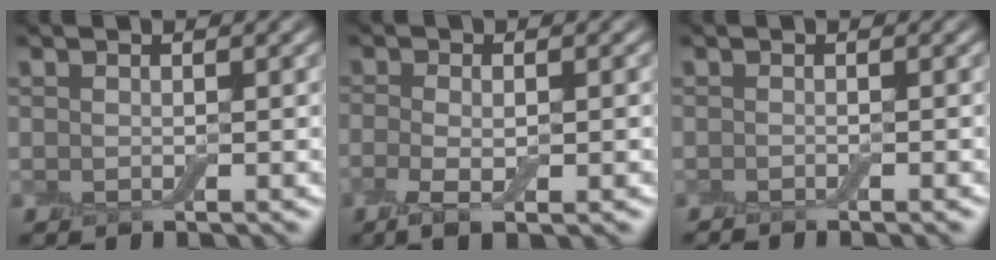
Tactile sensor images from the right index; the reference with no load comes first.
{"total": 3.6, "force": [-1.1, 1.3, 3.2], "torque": [-0.063, -0.009, -0.021]}
{"total": 1.1, "force": [-0.9, 0.1, 0.6], "torque": [-0.004, -0.002, -0.016]}